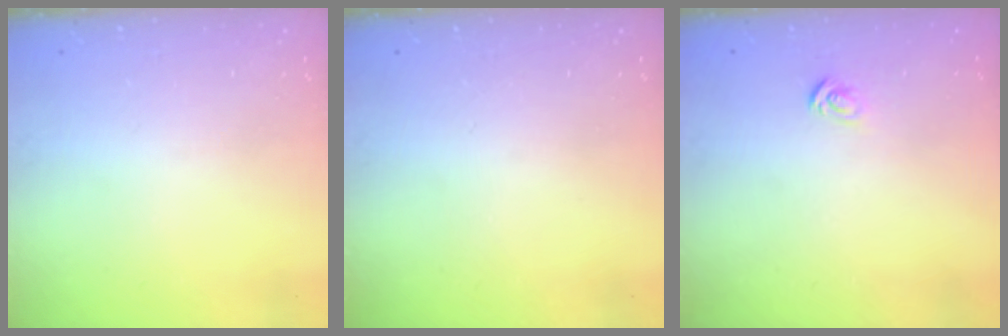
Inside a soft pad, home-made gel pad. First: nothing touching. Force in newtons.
{"total": 0.0}
{"total": 2.7, "press": 2.7, "slide": 0.3}